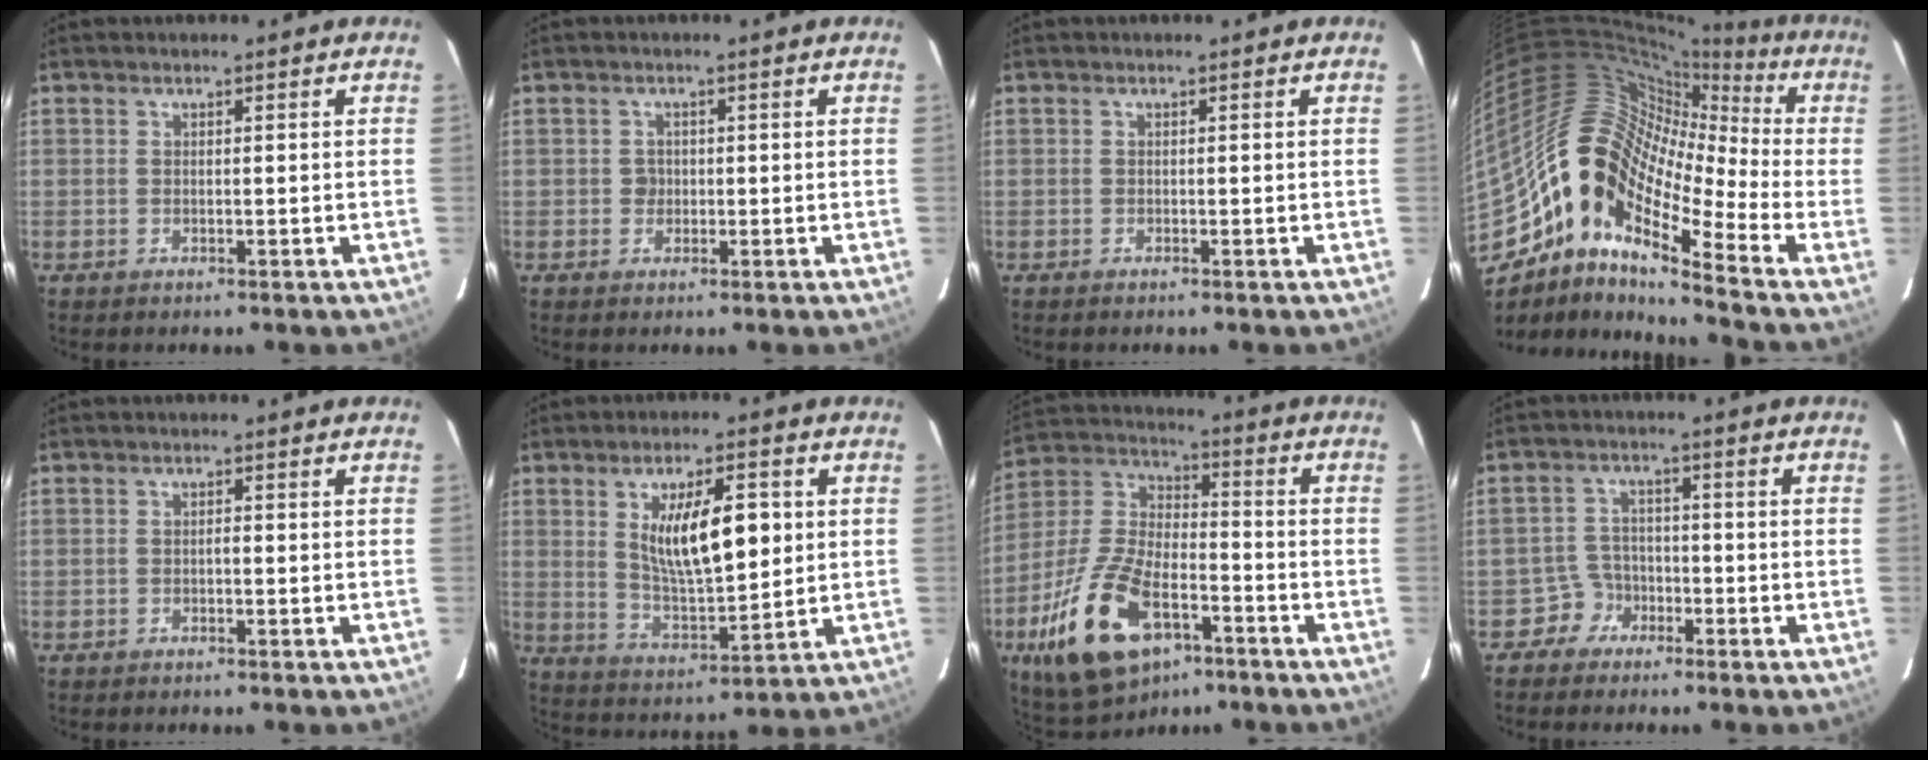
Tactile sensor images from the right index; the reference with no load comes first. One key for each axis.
{"total": 1.4, "fx": -0.1, "fy": 1.3, "fz": 0.5, "tx": -0.008, "ty": 0.003, "tz": -0.001}
{"total": 0.0}
{"total": 20.2, "fx": -10.2, "fy": 7.3, "fz": 15.9, "tx": -0.283, "ty": 0.056, "tz": -0.179}
{"total": 0.6, "fx": -0.3, "fy": 0.2, "fz": 0.6, "tx": -0.011, "ty": 0.002, "tz": -0.006}
{"total": 11.9, "fx": 2.7, "fy": 3.6, "fz": 11.0, "tx": -0.197, "ty": 0.000, "tz": 0.054}
{"total": 18.0, "fx": -8.8, "fy": 8.2, "fz": 13.4, "tx": -0.289, "ty": -0.005, "tz": -0.153}
{"total": 3.6, "fx": -2.2, "fy": 2.8, "fz": -0.3, "tx": 0.007, "ty": 0.013, "tz": -0.042}